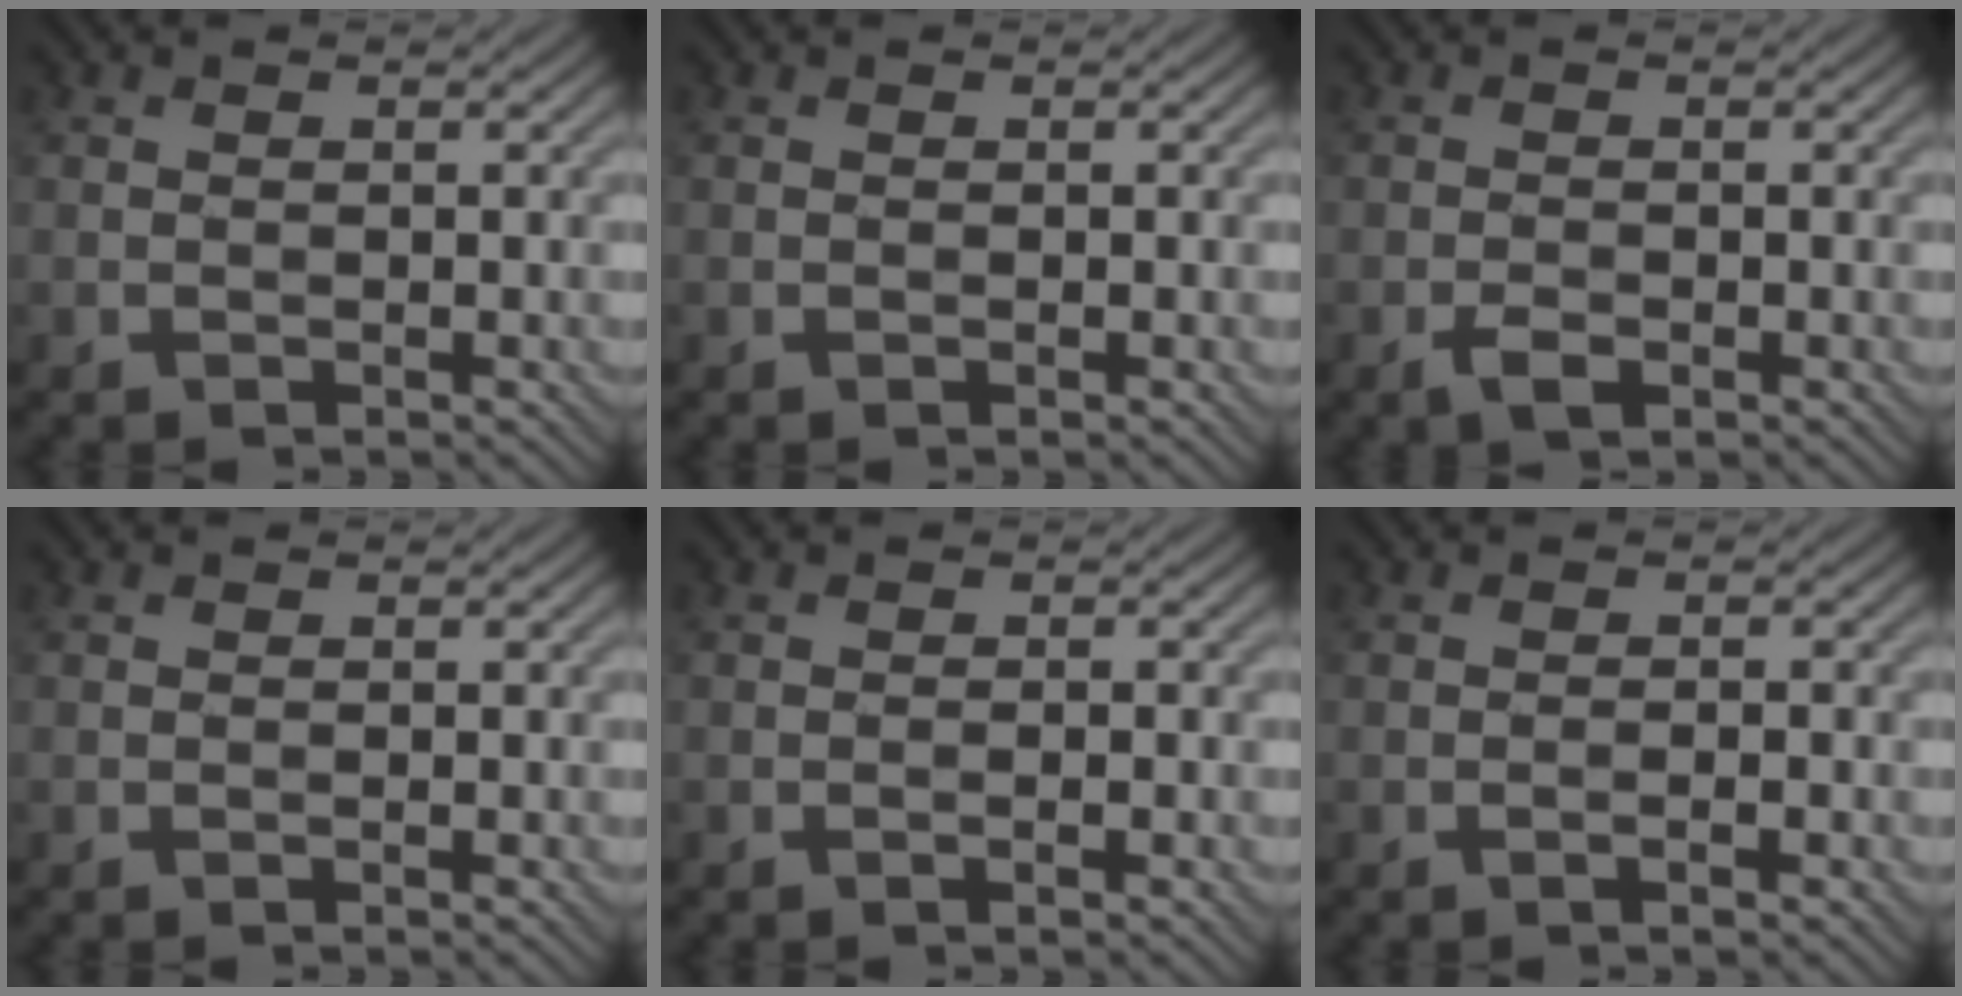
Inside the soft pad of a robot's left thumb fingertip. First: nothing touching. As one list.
[{"total": 0.0}, {"total": 1.9, "force": [-1.0, 0.9, 1.3], "torque": [-0.023, -0.002, -0.020]}, {"total": 0.0}, {"total": 1.1, "force": [-0.5, 0.2, 1.0], "torque": [-0.015, 0.001, -0.008]}, {"total": 1.4, "force": [-0.7, 0.2, 1.3], "torque": [-0.020, 0.002, -0.012]}]